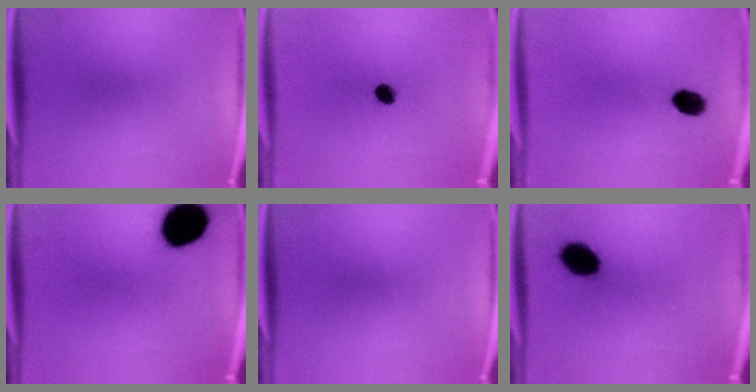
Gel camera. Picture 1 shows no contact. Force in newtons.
{"total": 3.5}
{"total": 4.4}
{"total": 15.5}
{"total": 0.0}
{"total": 8.1}